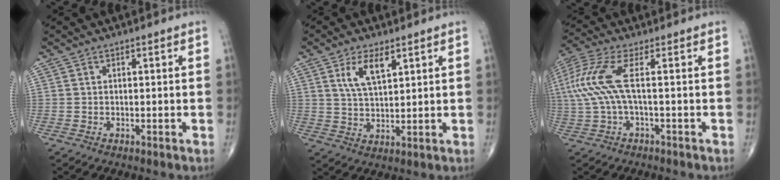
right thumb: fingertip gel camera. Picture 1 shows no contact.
{"total": 6.7, "force": [3.3, 2.8, 5.1], "torque": [-0.091, -0.015, 0.066]}
{"total": 9.0, "force": [0.7, 2.0, 8.7], "torque": [-0.243, 0.025, 0.009]}